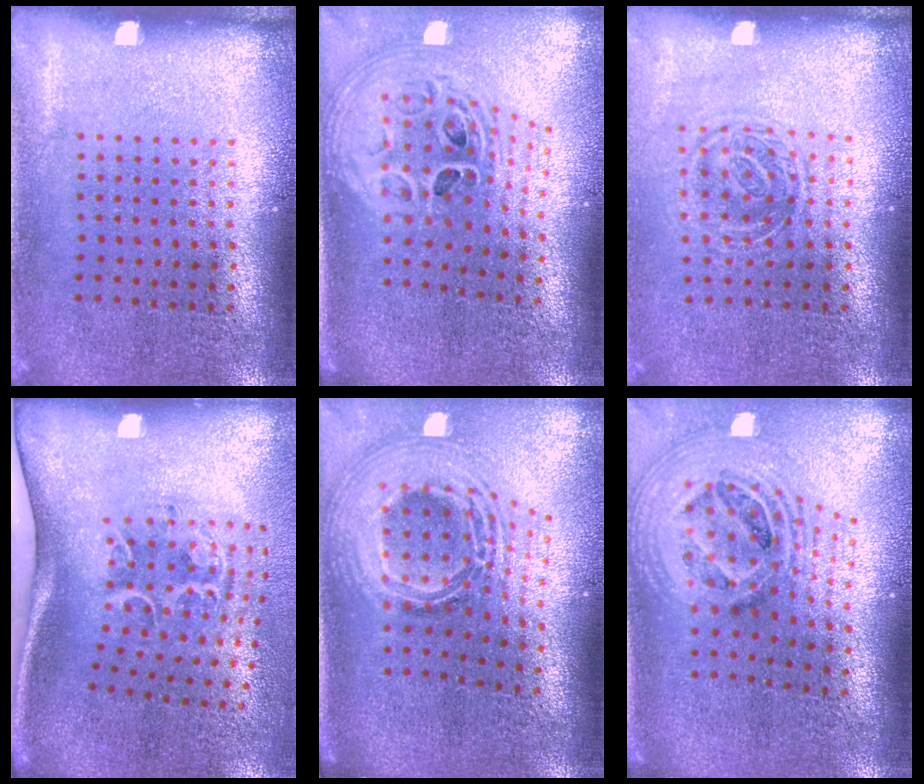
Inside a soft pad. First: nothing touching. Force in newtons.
{"total": 2.9, "press": 2.0, "slide": 2.1}
{"total": 1.3, "press": 1.1, "slide": 0.7}
{"total": 2.2, "press": 1.4, "slide": 1.8}
{"total": 3.0, "press": 2.0, "slide": 2.2}
{"total": 2.7, "press": 1.9, "slide": 1.9}